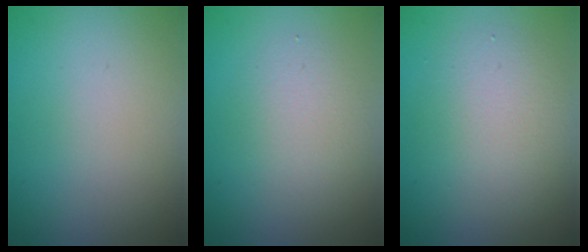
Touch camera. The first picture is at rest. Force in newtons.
{"total": 2.7, "press": 2.7, "slide": 0.2}
{"total": 4.2, "press": 4.2, "slide": 0.4}